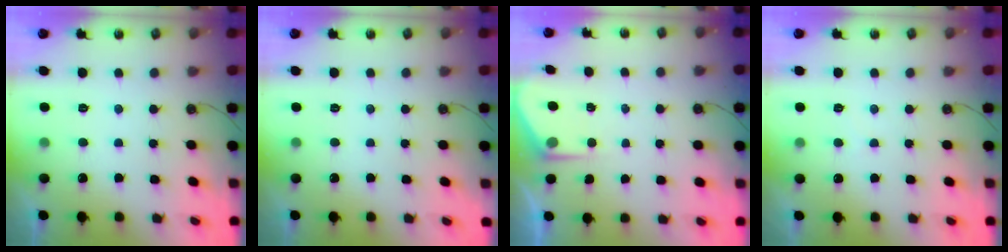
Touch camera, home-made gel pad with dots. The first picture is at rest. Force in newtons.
{"total": 0.0}
{"total": 2.5, "press": 2.5, "slide": 0.4}
{"total": 3.6, "press": 3.6, "slide": 0.5}